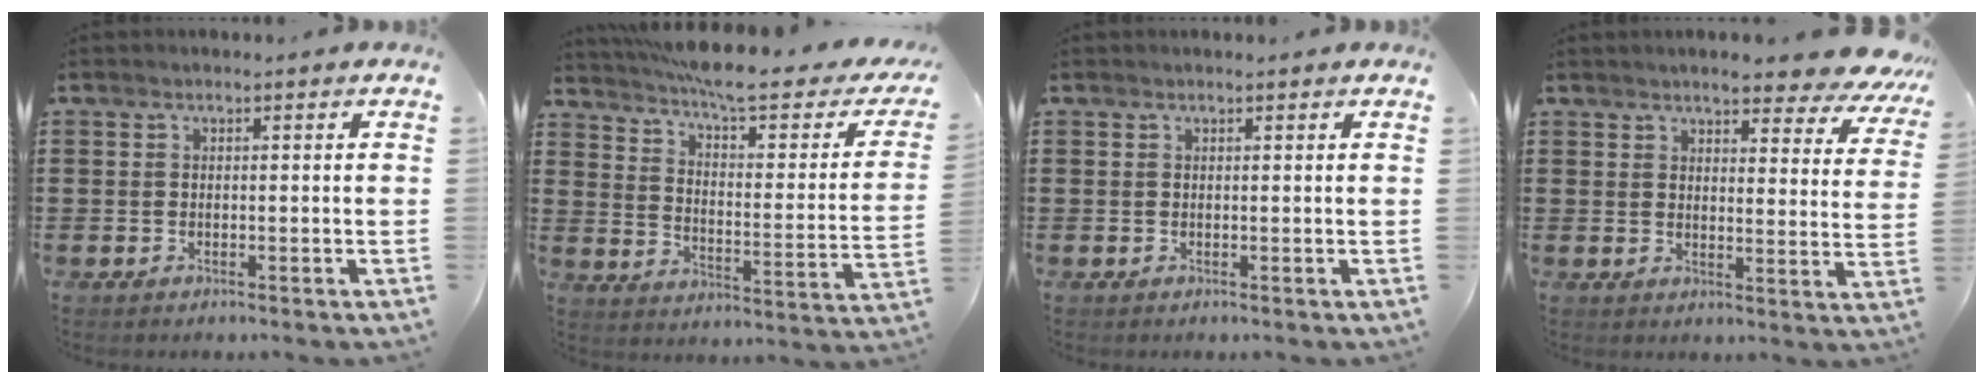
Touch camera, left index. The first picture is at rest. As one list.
[{"total": 7.6, "force": [6.4, 0.3, 4.1], "torque": [-0.102, -0.045, 0.106]}, {"total": 0.0}, {"total": 5.6, "force": [5.1, 0.3, 2.4], "torque": [-0.049, -0.030, 0.085]}]